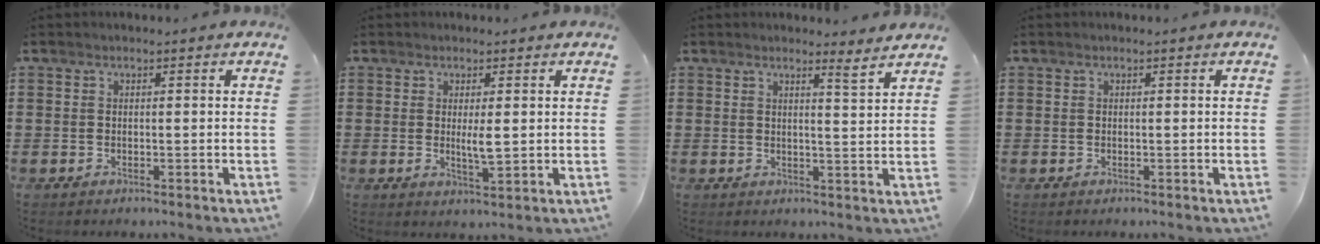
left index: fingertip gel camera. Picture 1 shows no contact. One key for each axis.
{"total": 3.2, "fx": 0.5, "fy": 0.7, "fz": 3.1, "tx": -0.052, "ty": -0.005, "tz": 0.007}
{"total": 2.4, "fx": 2.1, "fy": -0.8, "fz": 0.9, "tx": -0.018, "ty": -0.019, "tz": 0.030}
{"total": 0.0}